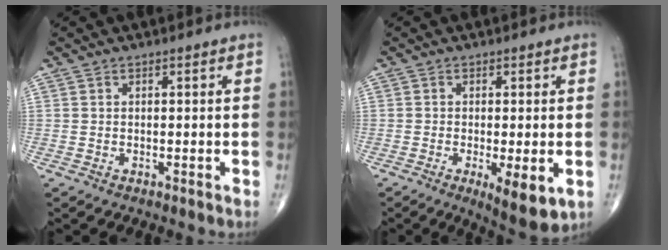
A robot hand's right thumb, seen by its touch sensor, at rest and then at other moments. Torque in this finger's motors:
{"motor_torque": [-0.20, 0.47, -0.15, -0.27, -0.01]}